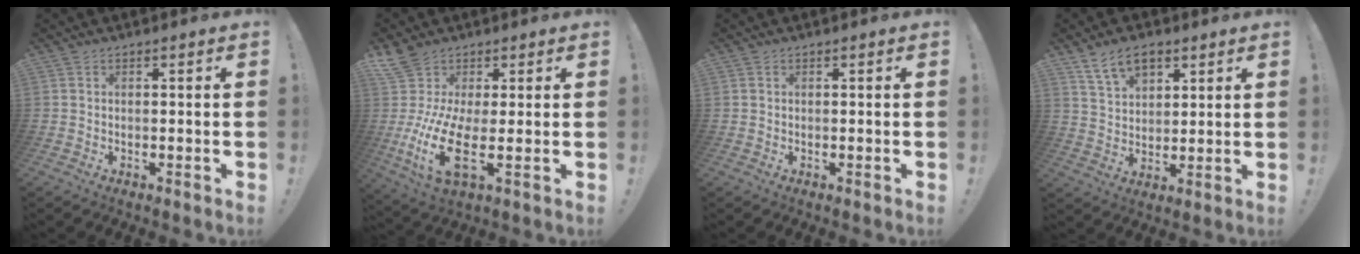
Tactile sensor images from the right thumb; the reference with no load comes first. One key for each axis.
{"total": 15.0, "fx": 1.9, "fy": 7.0, "fz": 13.1, "tx": -0.284, "ty": -0.043, "tz": 0.034}
{"total": 0.0}
{"total": 10.0, "fx": 6.1, "fy": 5.9, "fz": 5.2, "tx": -0.082, "ty": -0.022, "tz": 0.116}